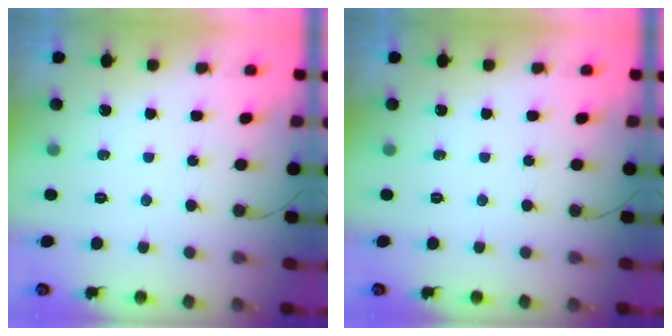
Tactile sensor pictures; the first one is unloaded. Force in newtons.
{"total": 0.0}